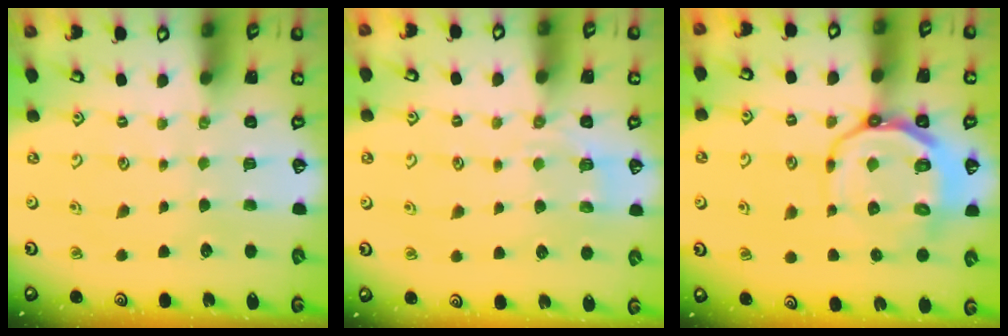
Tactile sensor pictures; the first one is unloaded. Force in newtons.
{"total": 5.1, "press": 4.8, "slide": 1.5}
{"total": 12.7, "press": 12.4, "slide": 3.0}